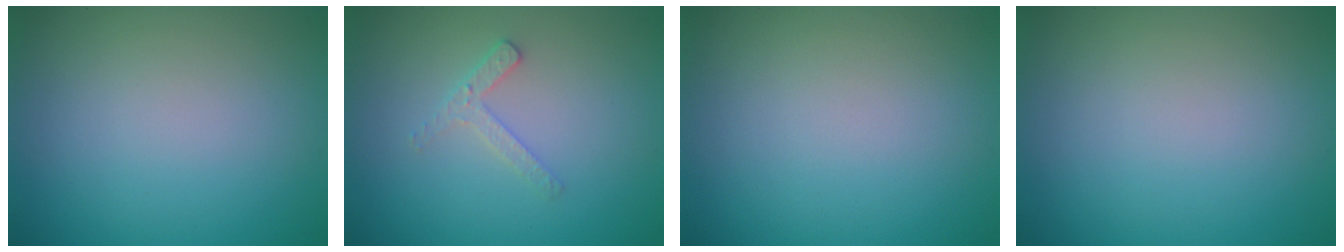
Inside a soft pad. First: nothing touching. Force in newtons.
{"total": 1.7, "press": 1.7, "slide": 0.3}
{"total": 0.0}
{"total": 0.0}